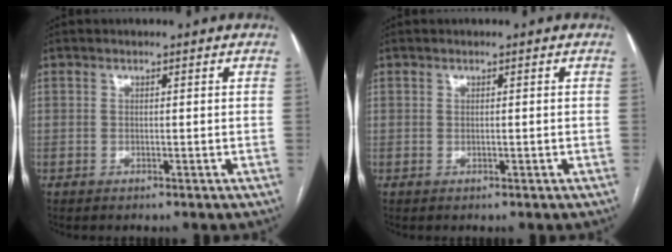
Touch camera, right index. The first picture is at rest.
{"total": 0.0}